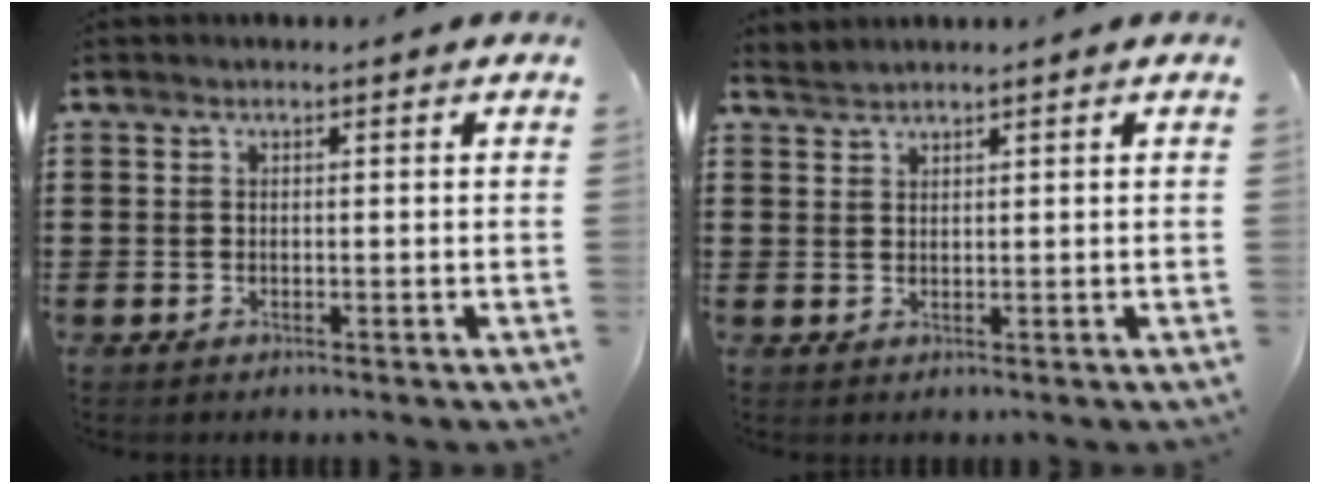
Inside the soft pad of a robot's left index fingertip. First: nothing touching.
{"total": 1.2, "force": [1.2, -0.2, -0.1], "torque": [-0.001, 0.000, 0.025]}